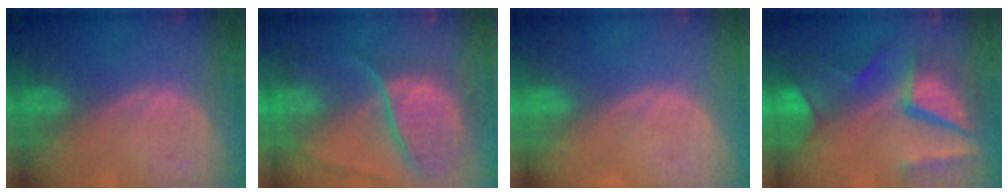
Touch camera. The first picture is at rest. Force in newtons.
{"total": 10.8, "press": 9.0, "slide": 6.0}
{"total": 0.0}
{"total": 11.2, "press": 9.2, "slide": 6.4}